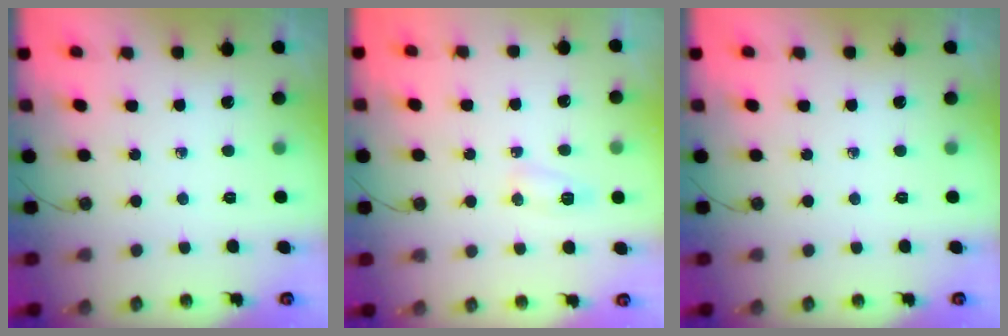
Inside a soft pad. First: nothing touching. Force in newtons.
{"total": 10.3, "press": 5.5, "slide": 8.8}
{"total": 0.0}